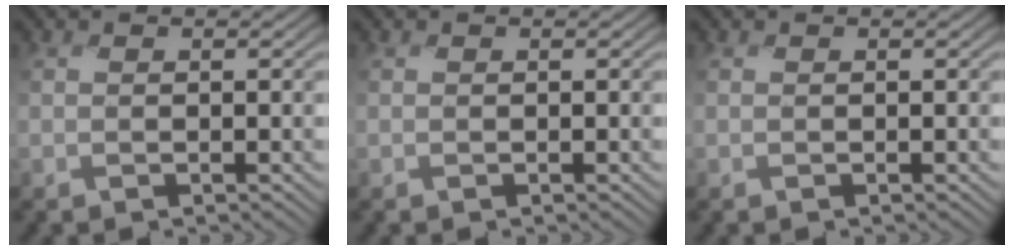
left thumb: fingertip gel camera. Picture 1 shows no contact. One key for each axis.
{"total": 0.0}
{"total": 0.0}